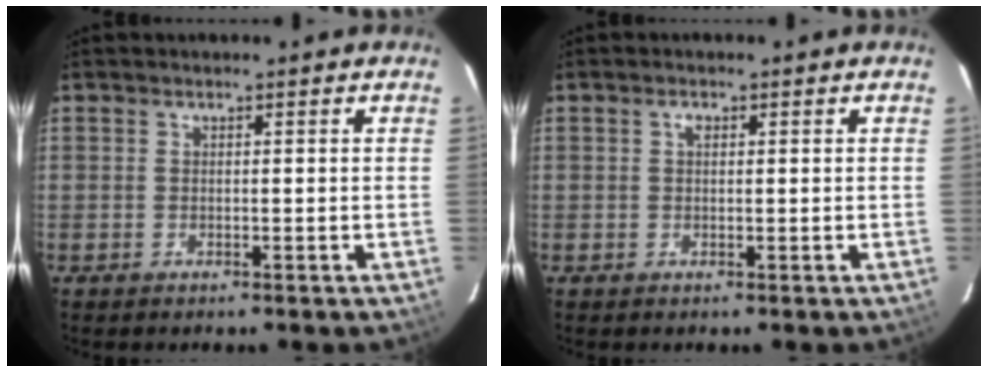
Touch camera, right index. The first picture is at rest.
{"total": 1.1, "force": [0.3, 0.7, 0.7], "torque": [-0.012, 0.005, 0.005]}